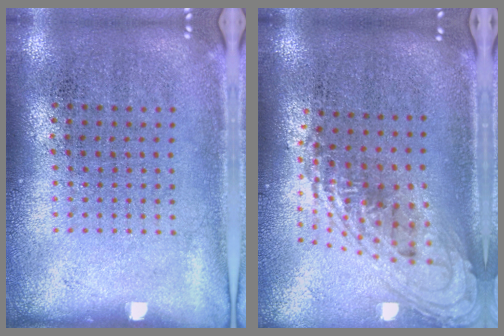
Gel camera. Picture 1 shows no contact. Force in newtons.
{"total": 2.1, "press": 1.5, "slide": 1.4}